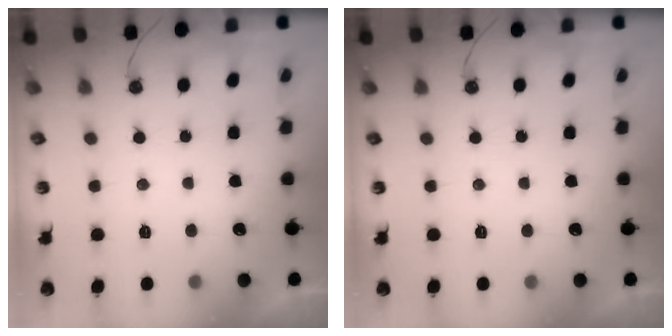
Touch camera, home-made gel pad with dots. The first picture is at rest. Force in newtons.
{"total": 0.0}